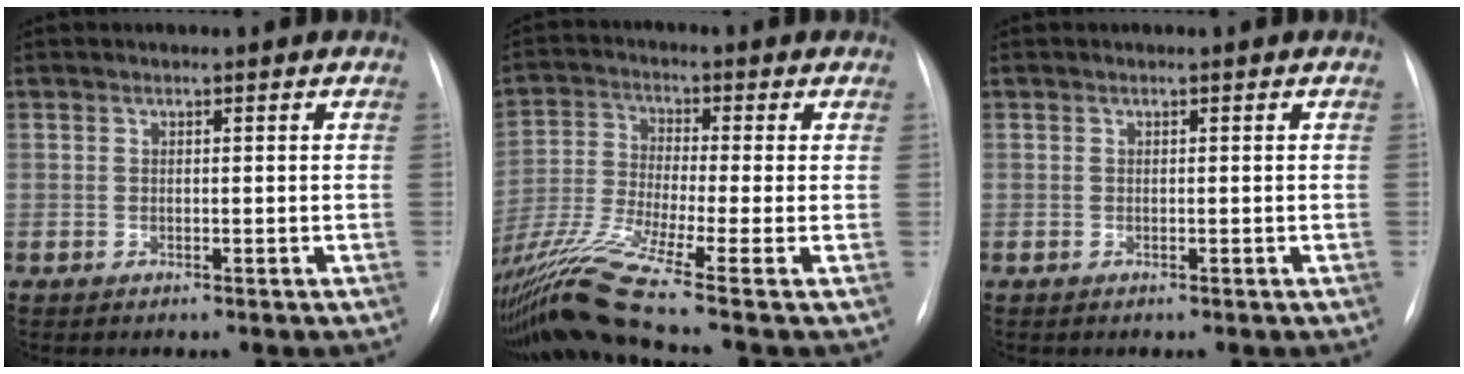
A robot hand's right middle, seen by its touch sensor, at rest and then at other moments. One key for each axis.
{"total": 13.4, "fx": -9.2, "fy": -2.1, "fz": 9.5, "tx": -0.198, "ty": -0.028, "tz": -0.175}
{"total": 0.0}